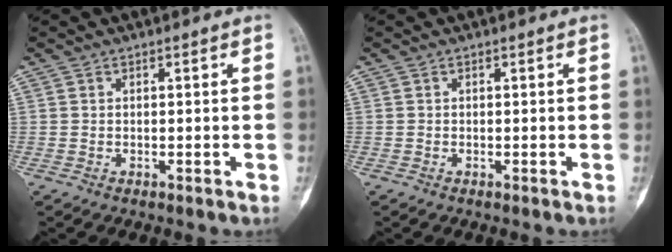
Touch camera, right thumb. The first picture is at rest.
{"total": 0.0}